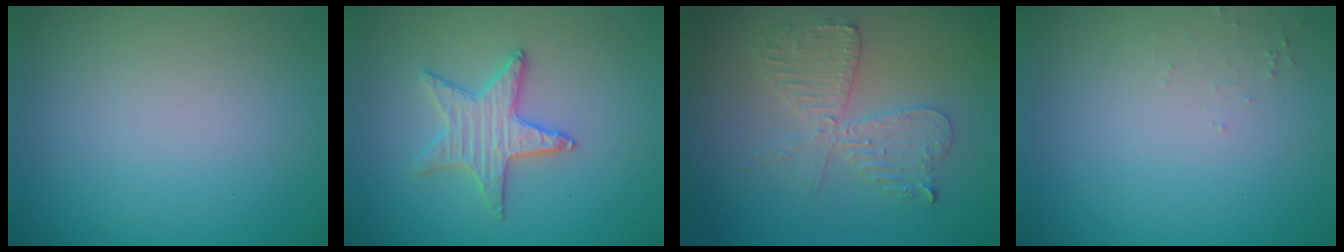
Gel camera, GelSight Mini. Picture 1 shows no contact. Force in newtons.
{"total": 3.1, "press": 3.1, "slide": 0.4}
{"total": 4.2, "press": 3.6, "slide": 2.2}
{"total": 0.6, "press": 0.6, "slide": 0.2}